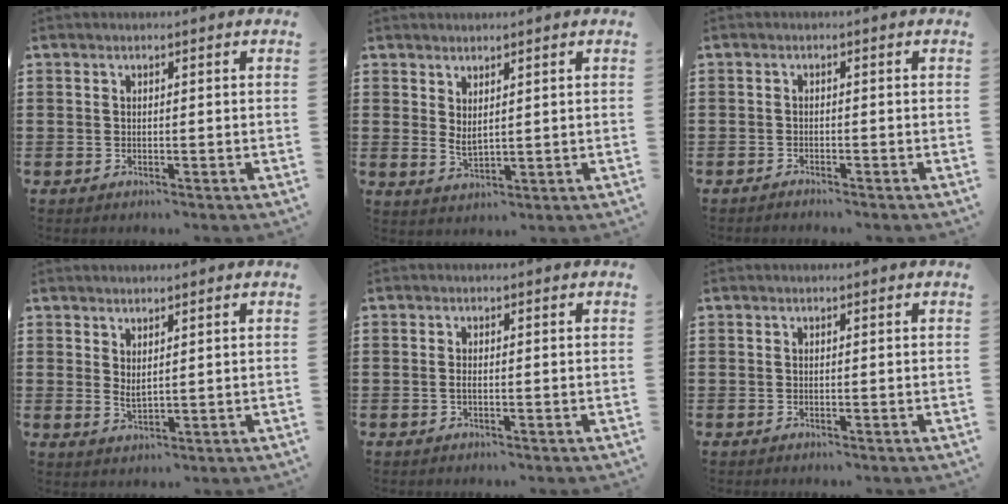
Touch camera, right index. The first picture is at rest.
{"total": 2.1, "force": [1.5, 0.6, 1.3], "torque": [-0.027, 0.001, 0.029]}
{"total": 1.1, "force": [-1.1, -0.1, -0.1], "torque": [-0.001, 0.001, -0.023]}
{"total": 1.9, "force": [1.5, 0.5, 1.1], "torque": [-0.024, 0.000, 0.028]}
{"total": 0.9, "force": [-0.3, 0.3, 0.9], "torque": [-0.018, -0.002, -0.005]}
{"total": 0.0}